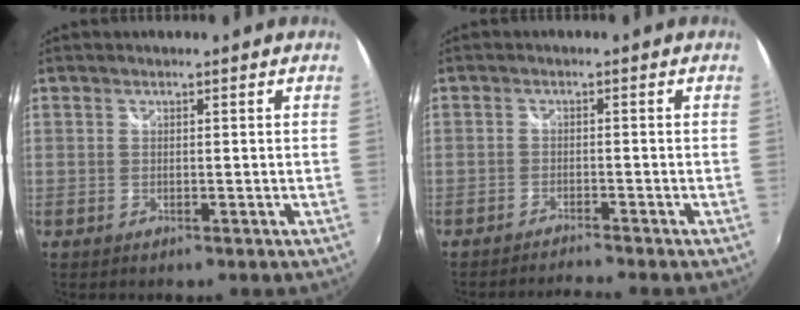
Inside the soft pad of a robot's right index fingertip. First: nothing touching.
{"total": 3.4, "force": [-3.3, -0.6, 0.7], "torque": [-0.026, -0.004, -0.058]}